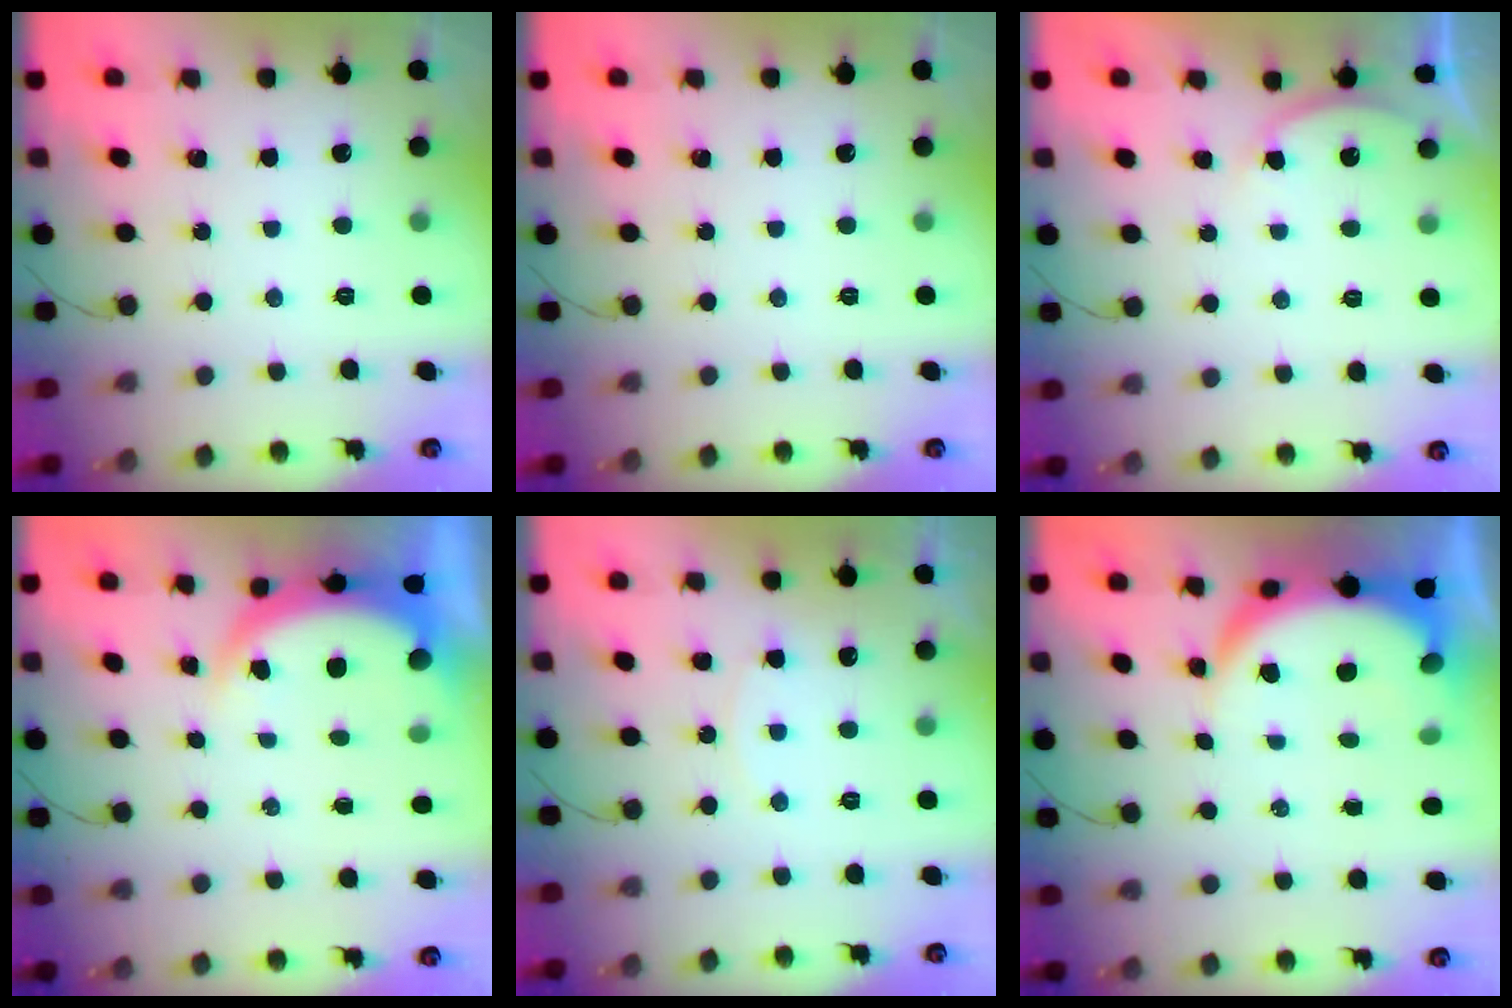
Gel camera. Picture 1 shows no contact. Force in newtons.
{"total": 0.0}
{"total": 3.2, "press": 3.1, "slide": 0.6}
{"total": 5.2, "press": 5.2, "slide": 0.5}
{"total": 5.6, "press": 5.6, "slide": 0.5}
{"total": 8.9, "press": 8.9, "slide": 1.0}